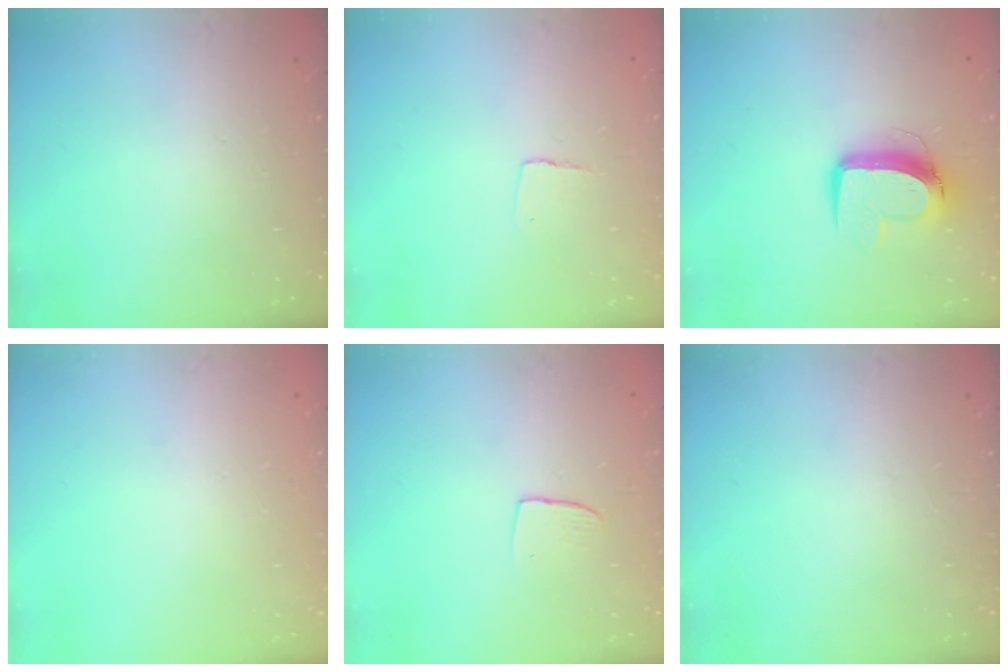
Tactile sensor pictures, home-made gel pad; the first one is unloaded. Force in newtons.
{"total": 4.1, "press": 4.1, "slide": 0.2}
{"total": 10.9, "press": 10.9, "slide": 1.2}
{"total": 0.0}
{"total": 4.9, "press": 4.9, "slide": 0.4}
{"total": 0.0}